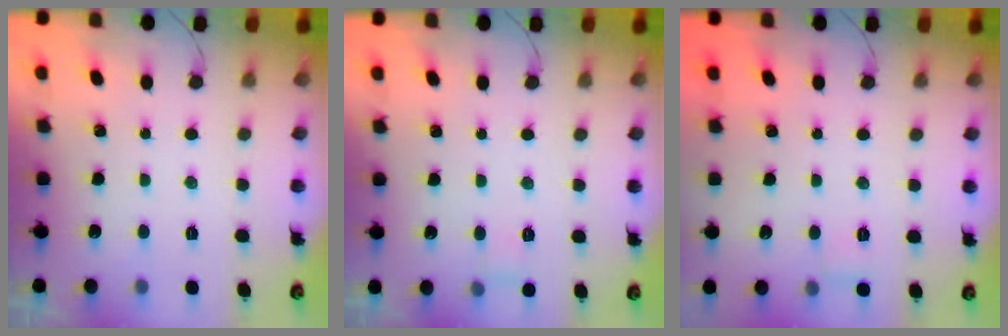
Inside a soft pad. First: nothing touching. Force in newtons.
{"total": 2.6, "press": 2.4, "slide": 1.0}
{"total": 4.3, "press": 4.1, "slide": 1.4}